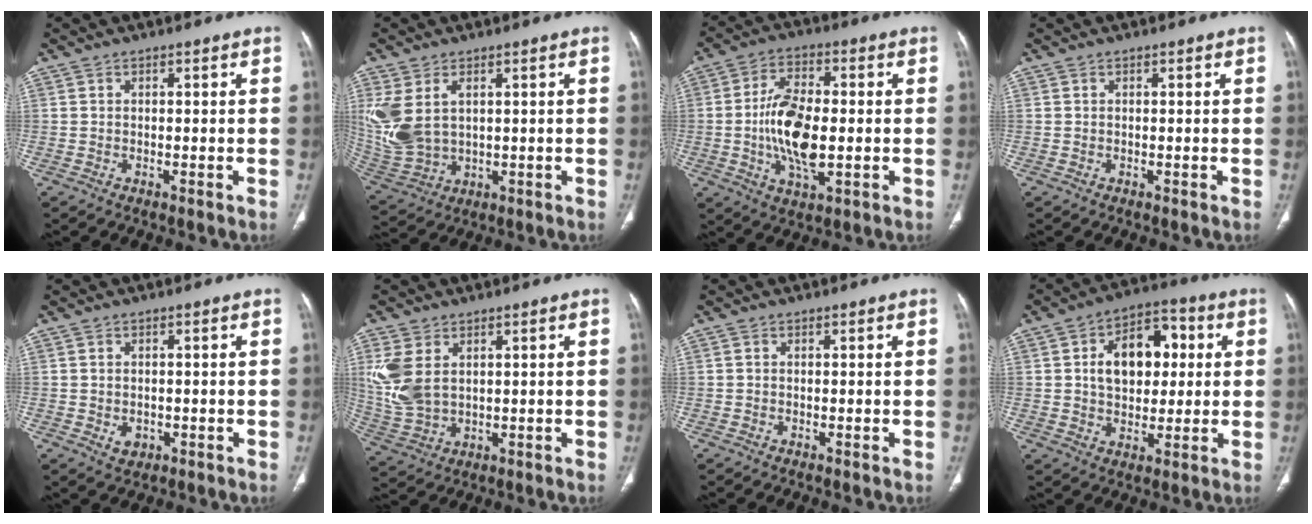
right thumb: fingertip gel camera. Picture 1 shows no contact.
{"total": 13.1, "force": [3.1, 8.5, 9.5], "torque": [-0.229, -0.007, 0.083]}
{"total": 12.9, "force": [-1.1, 6.3, 11.2], "torque": [-0.209, 0.003, -0.019]}
{"total": 0.0}
{"total": 2.4, "force": [-0.5, 1.9, 1.4], "torque": [-0.018, -0.001, 0.001]}
{"total": 9.8, "force": [2.8, 6.3, 7.0], "torque": [-0.161, -0.007, 0.072]}
{"total": 0.0}
{"total": 13.8, "force": [2.5, 9.1, 10.1], "torque": [-0.119, 0.016, 0.035]}